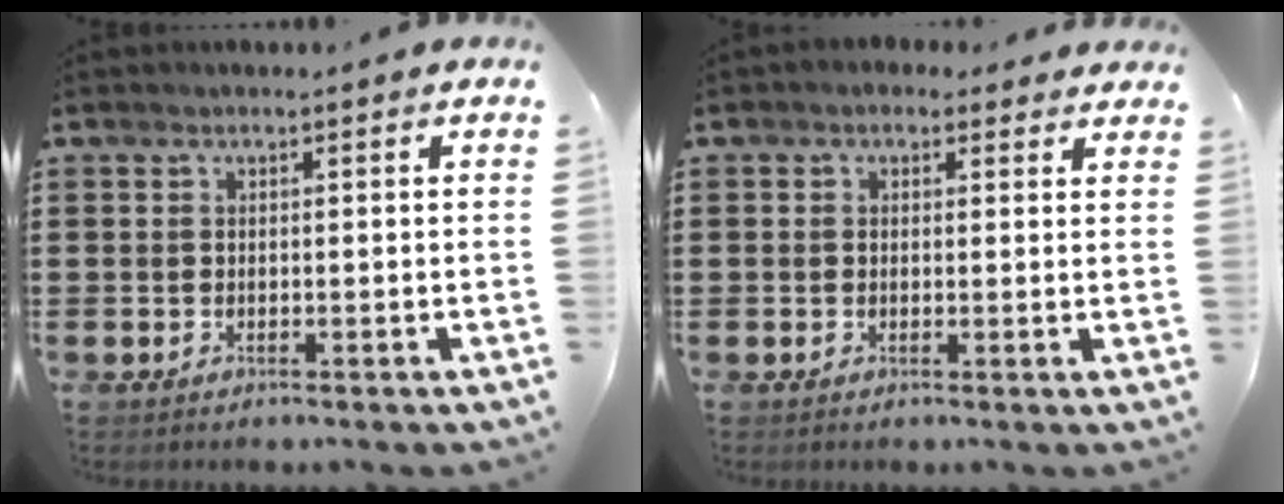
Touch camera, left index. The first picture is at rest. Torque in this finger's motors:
{"motor_torque": [2.14, 0.00, 0.41, 0.00]}